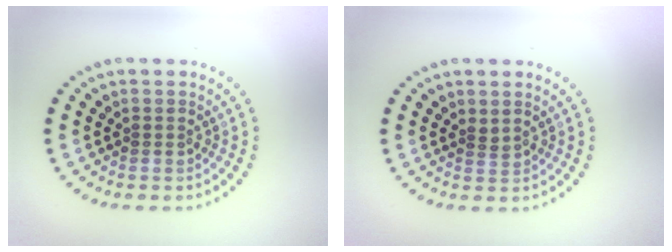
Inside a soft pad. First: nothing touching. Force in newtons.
{"total": 0.7, "press": 0.4, "slide": 0.5}